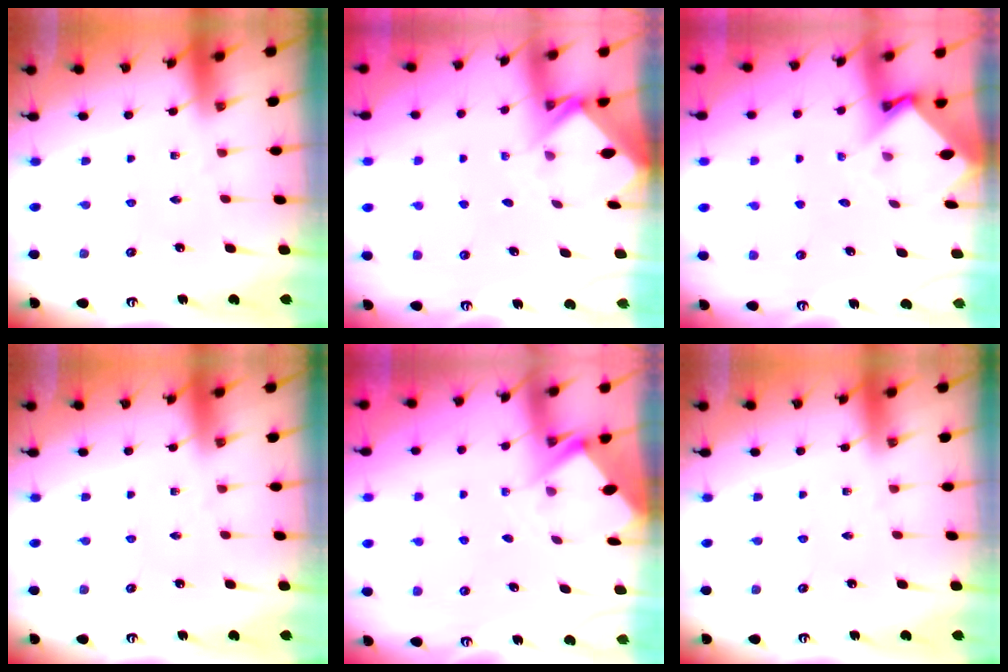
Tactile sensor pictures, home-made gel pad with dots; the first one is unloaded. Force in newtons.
{"total": 2.3, "press": 2.3, "slide": 0.2}
{"total": 3.6, "press": 3.5, "slide": 0.2}
{"total": 0.0}
{"total": 2.7, "press": 2.7, "slide": 0.3}
{"total": 0.0}